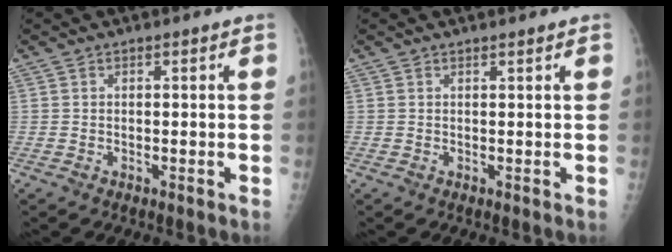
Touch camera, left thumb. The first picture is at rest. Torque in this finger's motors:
{"motor_torque": [0.46, 0.10, -0.25, -0.20, 0.01]}